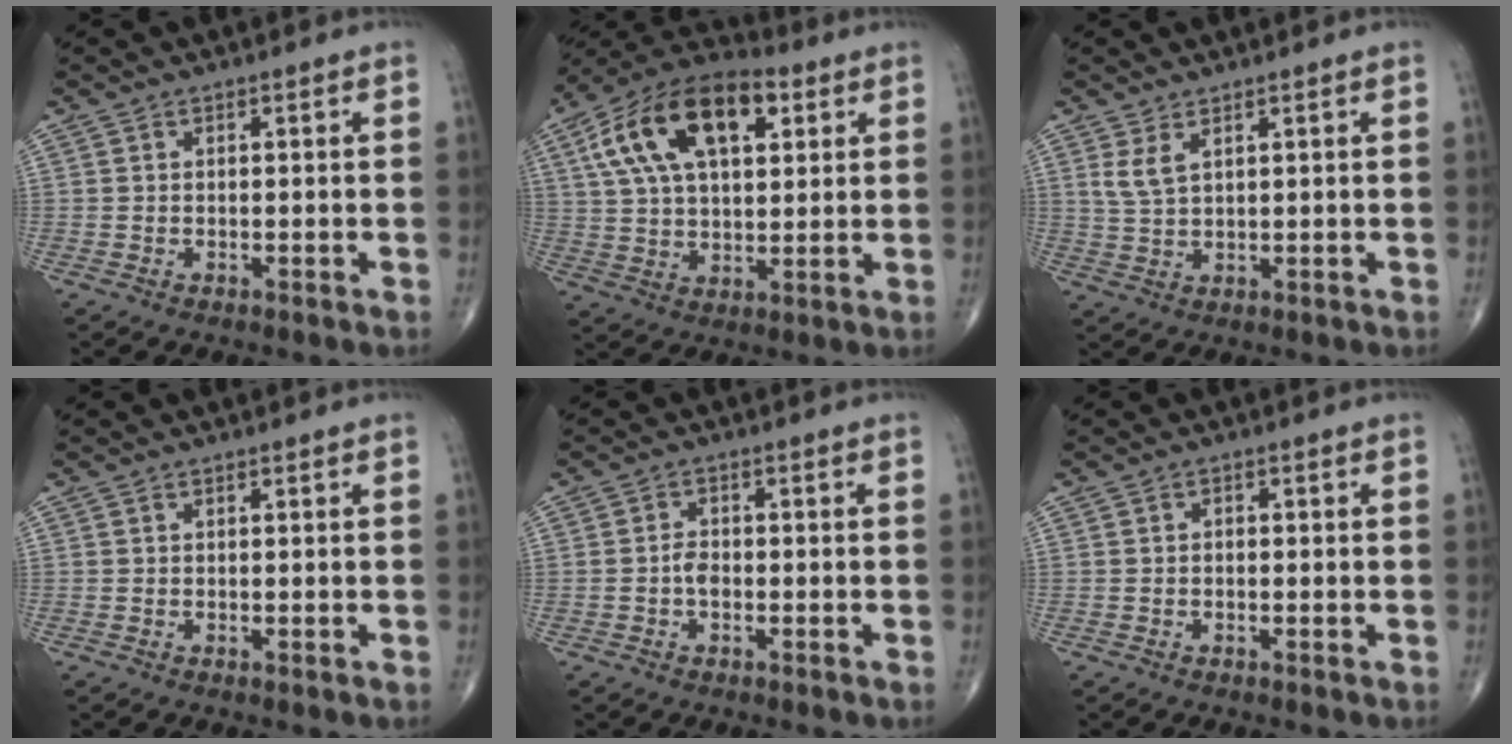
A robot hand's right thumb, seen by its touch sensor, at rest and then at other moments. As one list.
[{"total": 19.6, "force": [7.0, 10.3, 15.1], "torque": [-0.255, 0.012, 0.116]}, {"total": 3.4, "force": [1.8, 1.4, 2.5], "torque": [-0.055, -0.006, 0.044]}, {"total": 0.0}, {"total": 2.3, "force": [-0.6, 1.4, 1.7], "torque": [-0.027, 0.008, -0.014]}, {"total": 0.7, "force": [0.0, 0.5, 0.5], "torque": [-0.008, 0.004, -0.002]}]